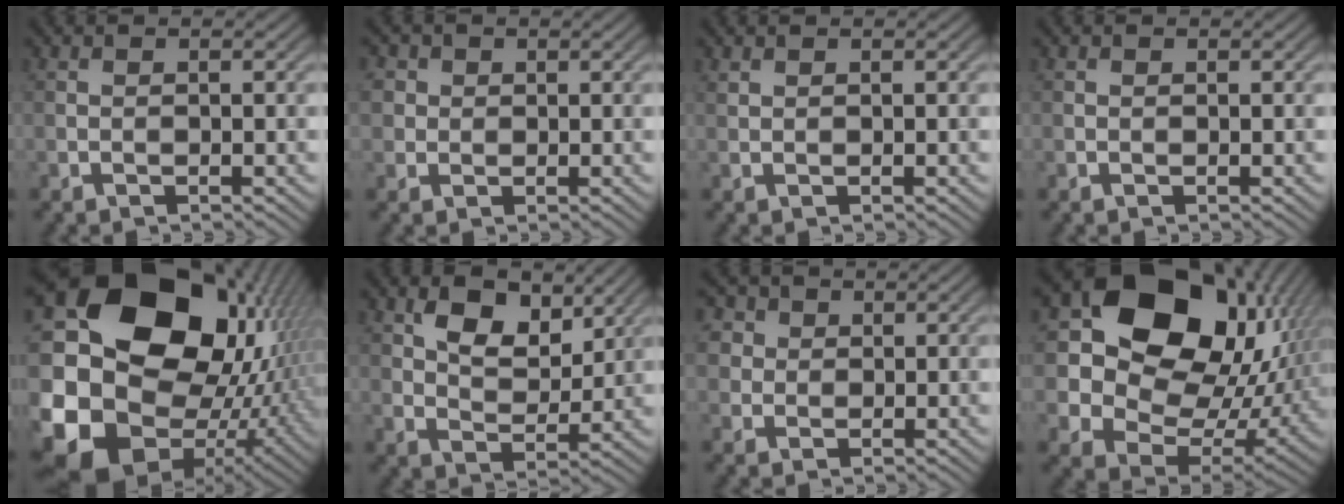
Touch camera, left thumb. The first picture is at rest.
{"total": 3.4, "force": [1.3, 3.0, 1.1], "torque": [-0.040, 0.002, 0.022]}
{"total": 0.6, "force": [0.6, 0.2, 0.2], "torque": [-0.009, 0.001, 0.014]}
{"total": 0.0}
{"total": 22.1, "force": [0.5, 17.9, 12.9], "torque": [-0.308, -0.055, 0.038]}
{"total": 7.4, "force": [3.7, 4.5, 4.5], "torque": [-0.082, -0.011, 0.059]}
{"total": 5.4, "force": [2.5, 4.3, 2.1], "torque": [-0.083, 0.008, 0.036]}
{"total": 18.1, "force": [4.8, 14.0, 10.4], "torque": [-0.188, -0.015, 0.107]}